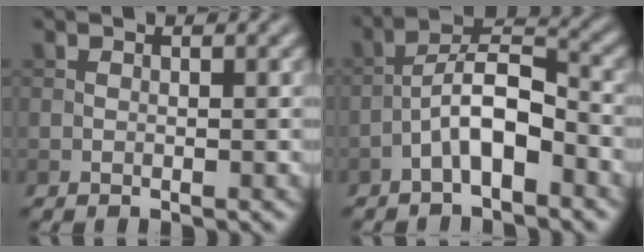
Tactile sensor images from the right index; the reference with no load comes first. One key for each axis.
{"total": 5.4, "fx": -2.5, "fy": 1.9, "fz": 4.4, "tx": -0.078, "ty": 0.019, "tz": -0.049}